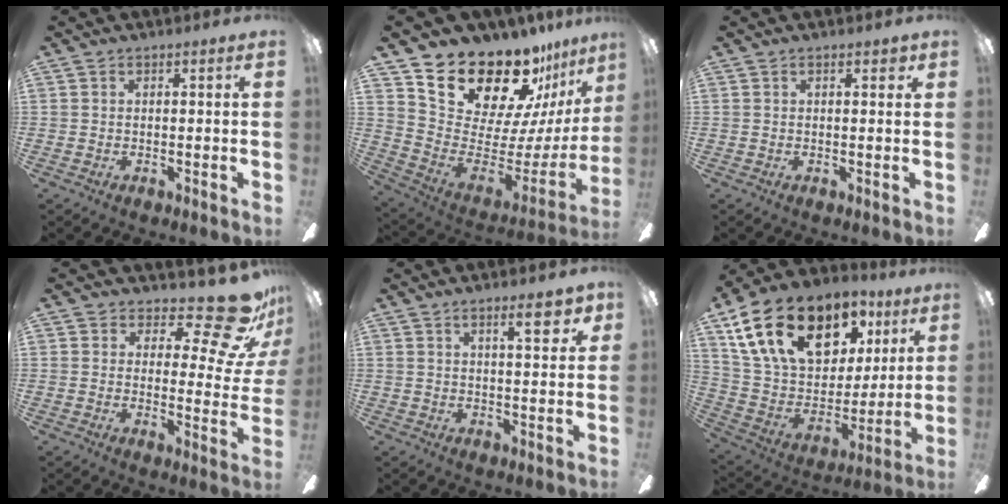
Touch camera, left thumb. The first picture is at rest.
{"total": 23.7, "force": [19.6, 9.8, 9.0], "torque": [-0.147, -0.149, 0.365]}
{"total": 1.9, "force": [1.0, 0.5, 1.5], "torque": [-0.025, -0.001, 0.014]}
{"total": 14.7, "force": [10.4, 4.9, 9.2], "torque": [-0.124, -0.079, 0.173]}
{"total": 7.1, "force": [4.1, 2.0, 5.4], "torque": [-0.058, -0.021, 0.057]}
{"total": 25.0, "force": [14.3, 14.4, 14.5], "torque": [-0.260, -0.064, 0.266]}